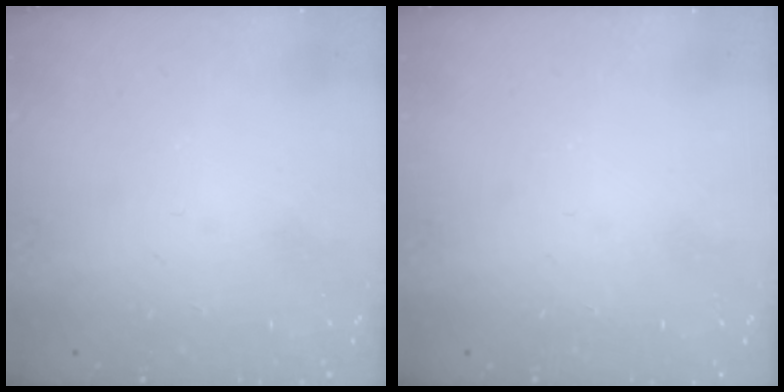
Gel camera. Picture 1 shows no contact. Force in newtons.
{"total": 0.0}